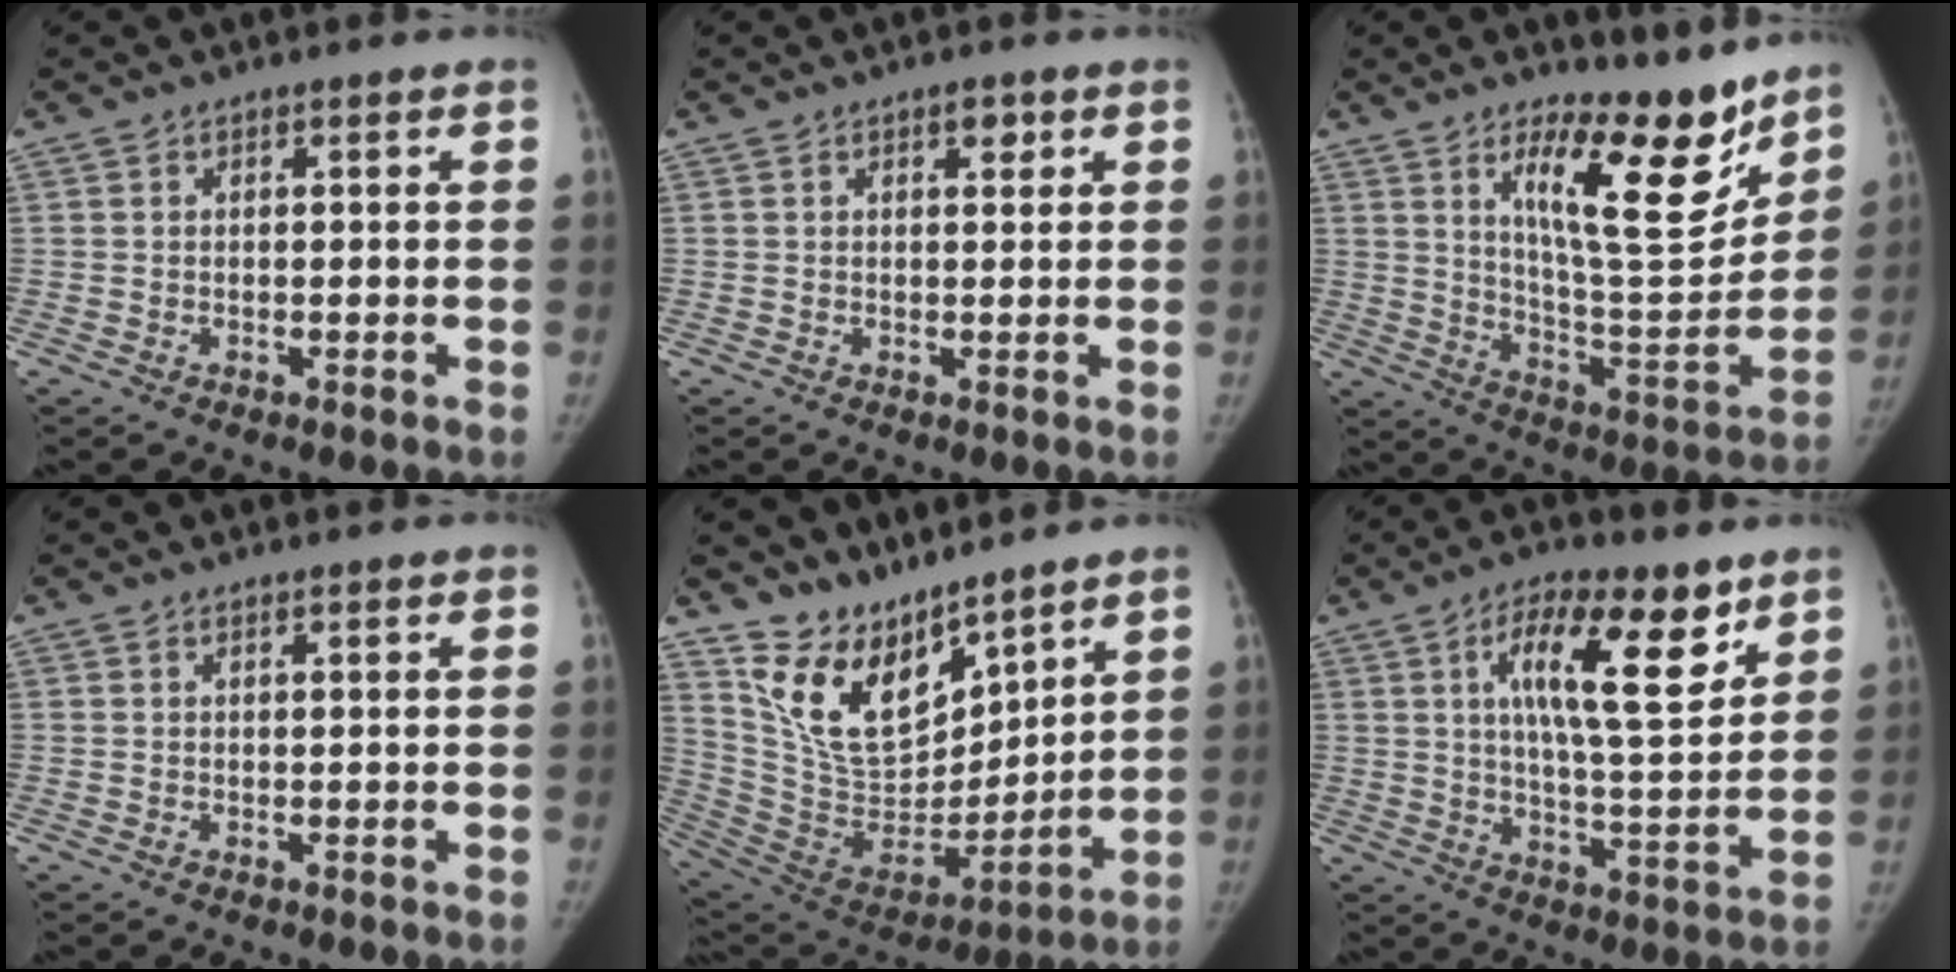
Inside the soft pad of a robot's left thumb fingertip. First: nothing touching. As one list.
[{"total": 2.2, "force": [1.2, 1.0, 1.6], "torque": [-0.015, -0.004, 0.017]}, {"total": 17.8, "force": [11.5, 5.5, 12.4], "torque": [-0.142, -0.098, 0.195]}, {"total": 0.6, "force": [0.5, 0.1, 0.3], "torque": [-0.007, -0.002, 0.009]}, {"total": 16.2, "force": [12.6, 7.4, 6.8], "torque": [-0.081, -0.086, 0.257]}, {"total": 15.3, "force": [7.3, 5.2, 12.4], "torque": [-0.172, -0.033, 0.119]}]